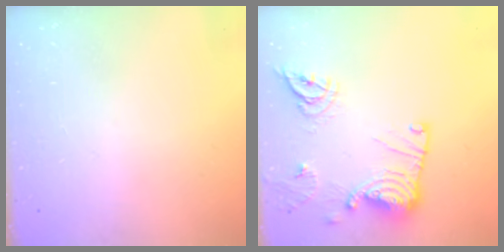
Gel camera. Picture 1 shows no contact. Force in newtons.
{"total": 17.4, "press": 17.4, "slide": 1.1}